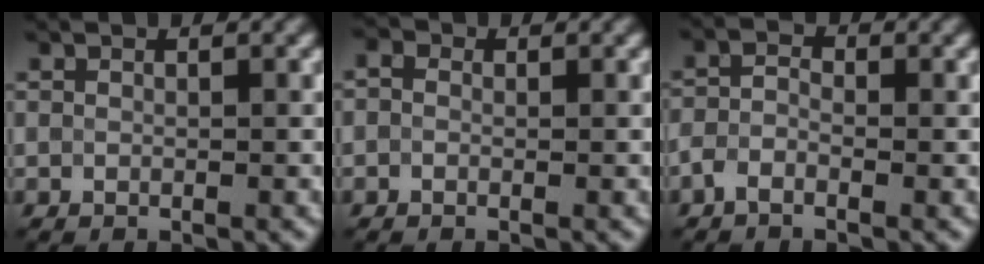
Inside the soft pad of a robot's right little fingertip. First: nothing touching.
{"total": 1.0, "force": [0.2, 0.8, 0.5], "torque": [-0.014, 0.002, -0.008]}
{"total": 2.0, "force": [-1.1, 1.0, 1.3], "torque": [-0.030, 0.005, -0.028]}